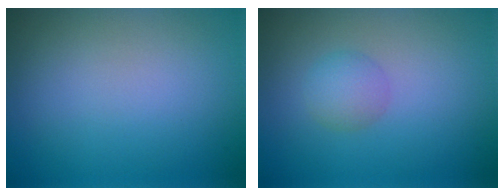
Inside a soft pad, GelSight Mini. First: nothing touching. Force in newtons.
{"total": 1.9, "press": 1.9, "slide": 0.0}